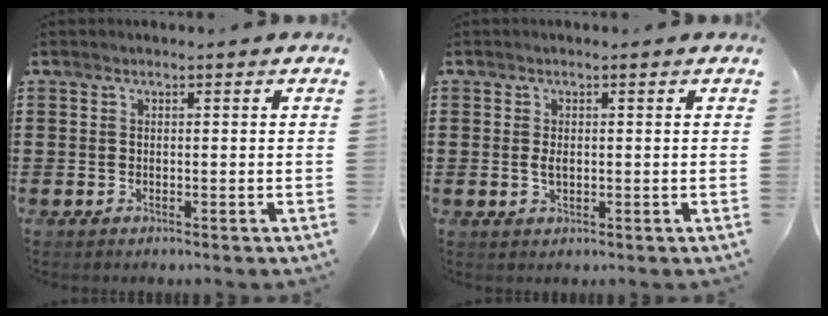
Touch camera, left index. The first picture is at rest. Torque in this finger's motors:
{"motor_torque": [0.45, 0.43, 0.28, 0.07]}